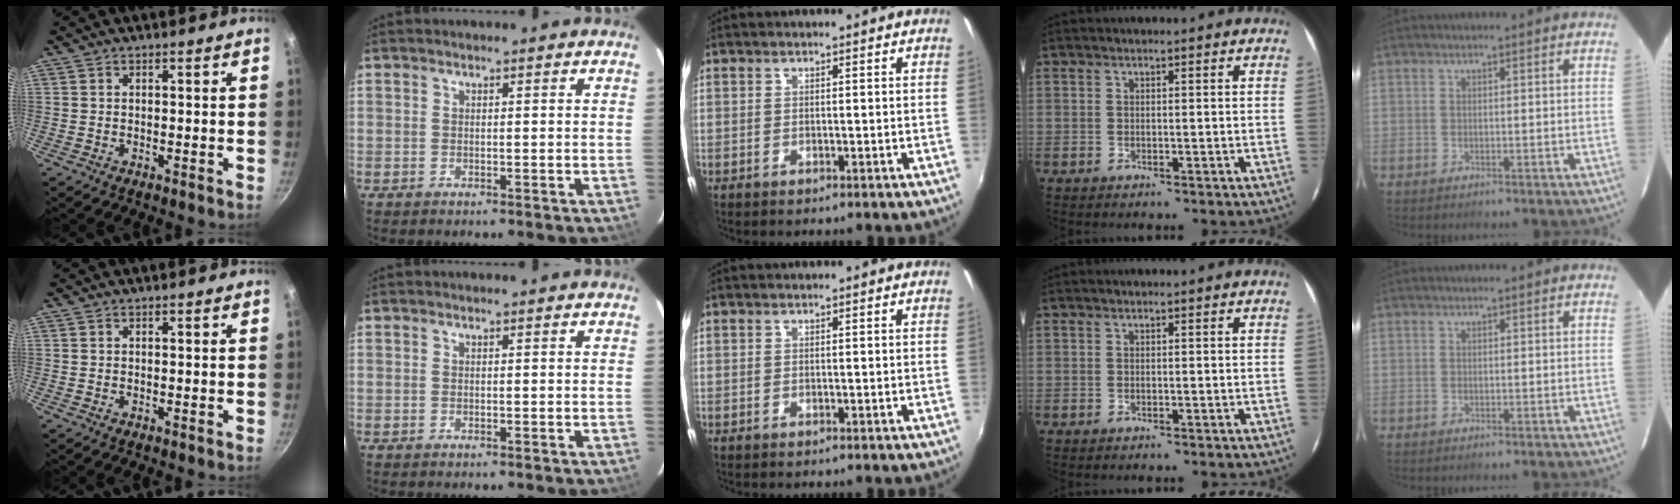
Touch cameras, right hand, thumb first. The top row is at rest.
{}